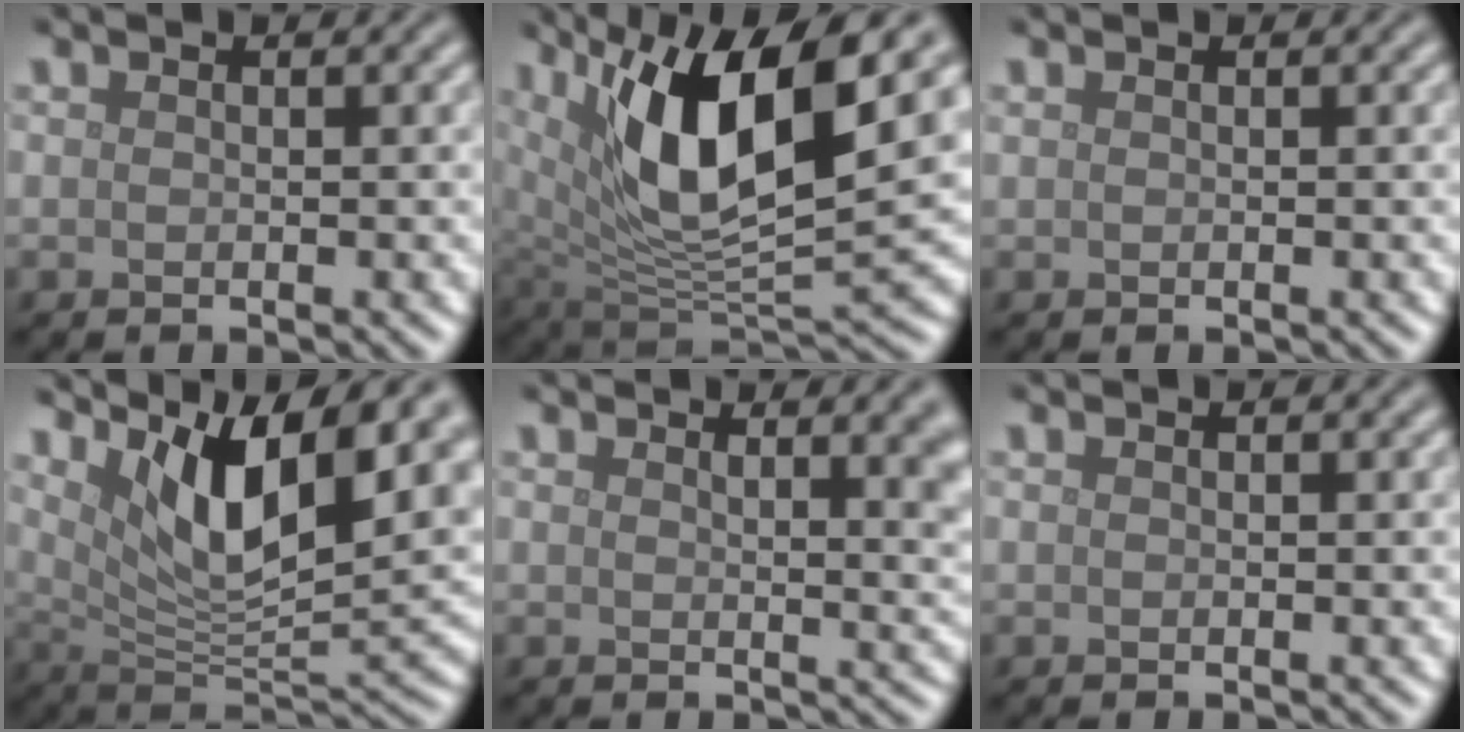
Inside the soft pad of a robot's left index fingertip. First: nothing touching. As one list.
[{"total": 12.3, "force": [4.4, 4.3, 10.6], "torque": [-0.189, -0.011, 0.084]}, {"total": 0.0}, {"total": 11.5, "force": [5.8, 3.7, 9.2], "torque": [-0.142, -0.008, 0.101]}, {"total": 4.3, "force": [2.2, 1.7, 3.3], "torque": [-0.020, 0.005, 0.028]}, {"total": 0.0}]